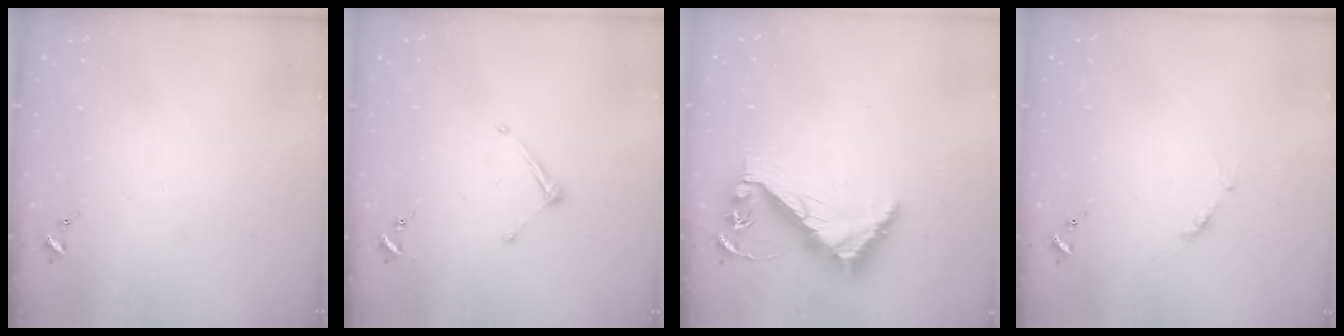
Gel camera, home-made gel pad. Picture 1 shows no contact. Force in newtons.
{"total": 6.6, "press": 6.6, "slide": 0.3}
{"total": 8.7, "press": 8.6, "slide": 0.9}
{"total": 4.7, "press": 4.7, "slide": 0.5}